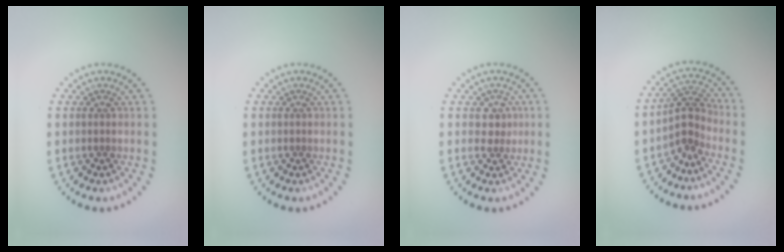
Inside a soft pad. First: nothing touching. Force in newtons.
{"total": 0.0}
{"total": 1.4, "press": 1.2, "slide": 0.7}
{"total": 2.6, "press": 2.0, "slide": 1.6}